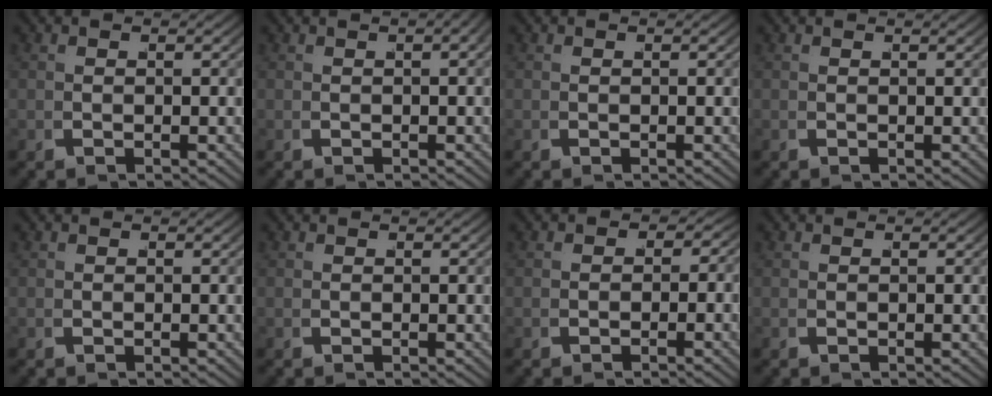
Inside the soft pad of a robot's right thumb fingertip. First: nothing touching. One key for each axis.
{"total": 1.4, "fx": 0.1, "fy": 0.5, "fz": 1.3, "tx": -0.017, "ty": 0.003, "tz": 0.002}
{"total": 0.0}
{"total": 0.0}
{"total": 0.0}
{"total": 0.0}
{"total": 1.6, "fx": -0.6, "fy": 1.4, "fz": 0.4, "tx": 0.008, "ty": -0.008, "tz": -0.010}
{"total": 0.0}